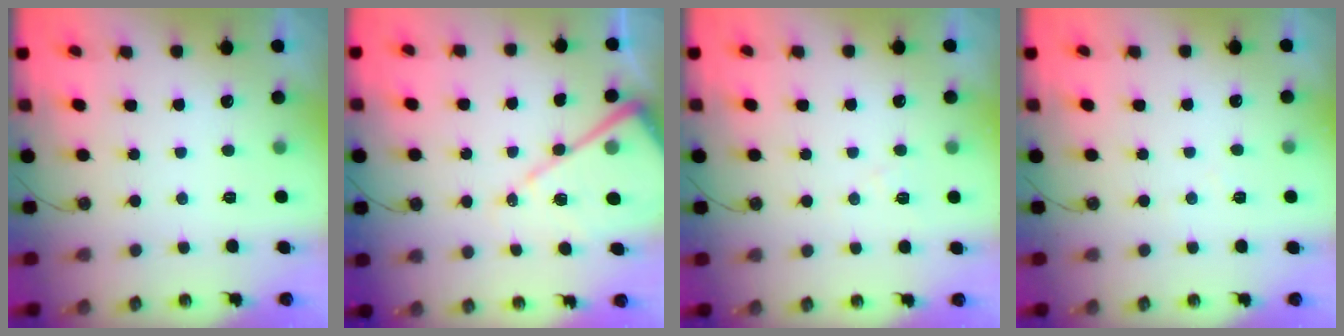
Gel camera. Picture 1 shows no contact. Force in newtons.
{"total": 14.0, "press": 13.9, "slide": 1.3}
{"total": 7.1, "press": 7.0, "slide": 0.7}
{"total": 3.6, "press": 3.6, "slide": 0.6}